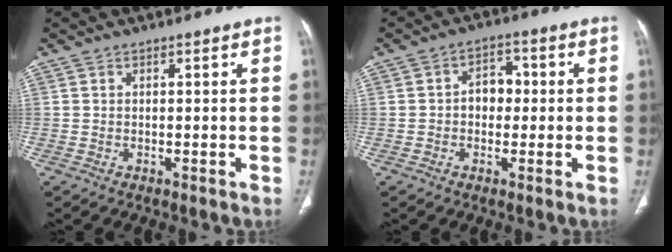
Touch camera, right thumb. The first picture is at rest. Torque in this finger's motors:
{"motor_torque": [0.53, 0.76, 0.73, -0.28, 0.01]}